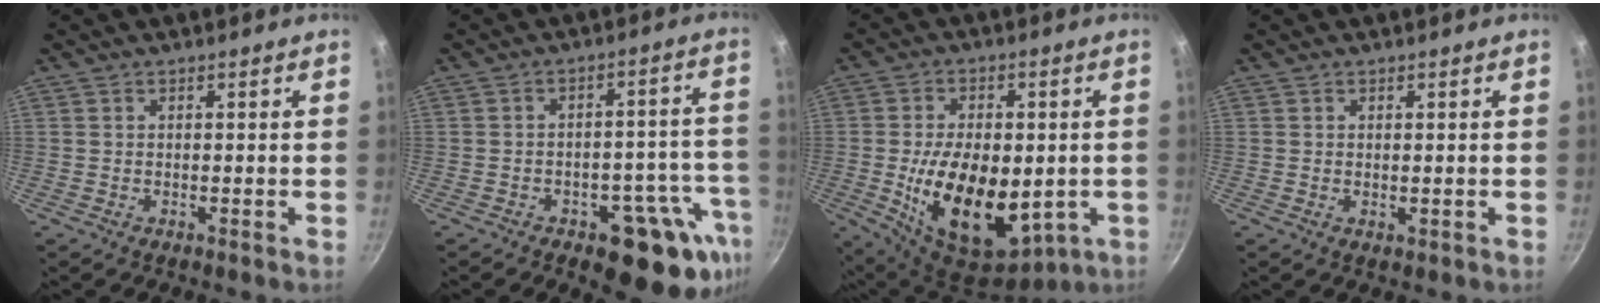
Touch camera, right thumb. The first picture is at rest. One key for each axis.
{"total": 15.1, "fx": -7.6, "fy": 7.4, "fz": 10.8, "tx": -0.072, "ty": 0.044, "tz": -0.094}
{"total": 20.5, "fx": -3.0, "fy": 12.1, "fz": 16.3, "tx": -0.259, "ty": -0.008, "tz": -0.026}
{"total": 0.6, "fx": 0.2, "fy": 0.3, "fz": 0.5, "tx": -0.005, "ty": -0.006, "tz": 0.002}